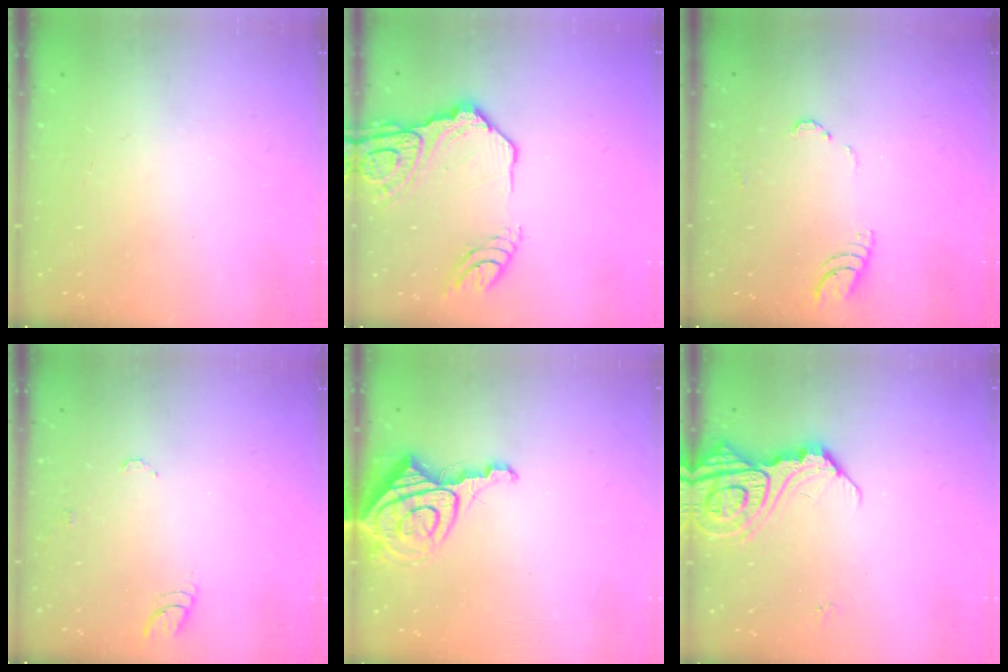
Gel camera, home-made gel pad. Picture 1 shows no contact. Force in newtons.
{"total": 17.7, "press": 17.5, "slide": 2.2}
{"total": 3.8, "press": 3.8, "slide": 0.3}
{"total": 7.5, "press": 7.5, "slide": 0.7}
{"total": 10.4, "press": 10.3, "slide": 1.1}
{"total": 13.1, "press": 13.1, "slide": 1.4}